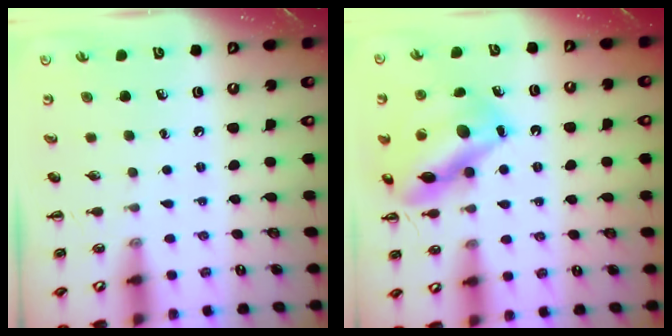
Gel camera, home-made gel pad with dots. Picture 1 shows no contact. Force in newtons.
{"total": 15.0, "press": 14.9, "slide": 1.3}